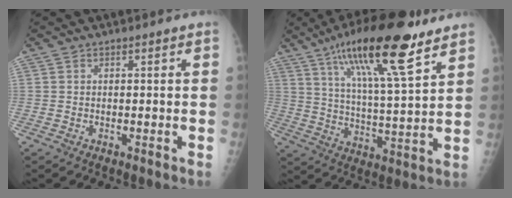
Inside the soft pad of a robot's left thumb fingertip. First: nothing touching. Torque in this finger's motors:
{"motor_torque": [1.00, 0.25, 1.74, -1.04, 0.52]}